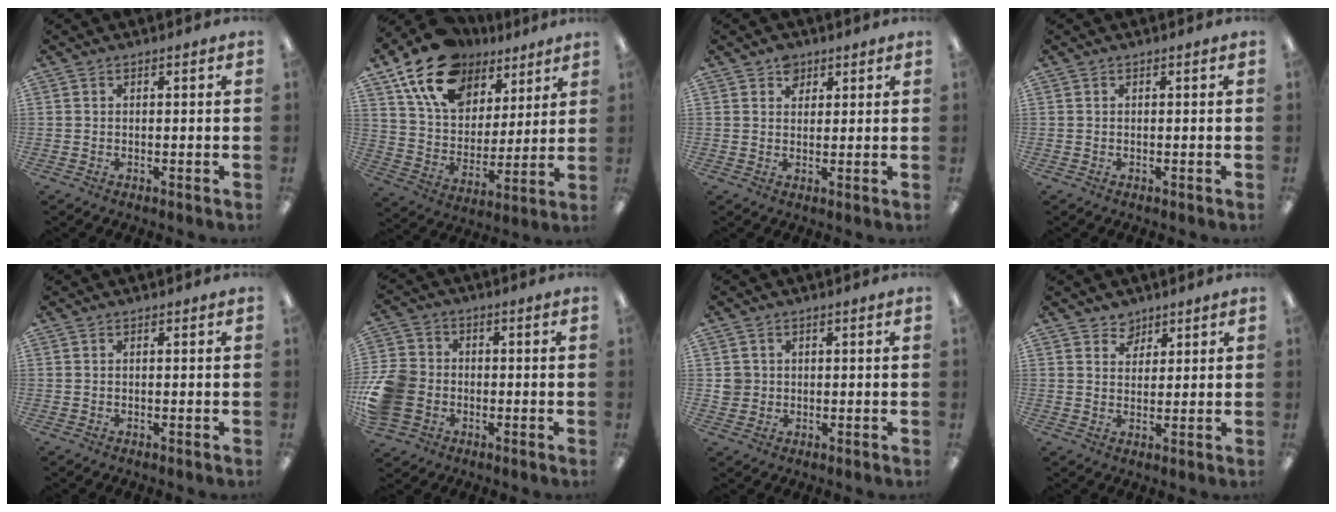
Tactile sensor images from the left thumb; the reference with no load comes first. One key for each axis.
{"total": 18.6, "fx": 11.7, "fy": 11.9, "fz": 8.3, "tx": -0.160, "ty": -0.047, "tz": 0.218}
{"total": 3.6, "fx": 2.3, "fy": 2.5, "fz": 1.2, "tx": -0.004, "ty": -0.005, "tz": 0.038}
{"total": 0.0}
{"total": 0.0}
{"total": 11.6, "fx": -2.5, "fy": 9.6, "fz": 5.9, "tx": -0.134, "ty": 0.030, "tz": -0.043}
{"total": 3.1, "fx": 0.4, "fy": 3.0, "fz": 0.5, "tx": -0.007, "ty": 0.002, "tz": 0.006}
{"total": 4.1, "fx": 3.2, "fy": 2.5, "fz": 0.3, "tx": 0.007, "ty": -0.019, "tz": 0.056}